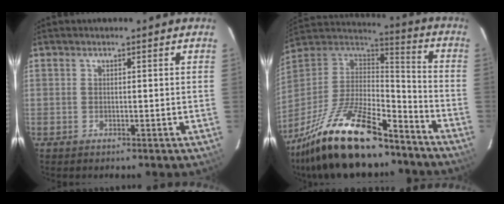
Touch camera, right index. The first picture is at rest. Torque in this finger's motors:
{"motor_torque": [1.38, -0.75, 0.70, 0.15]}